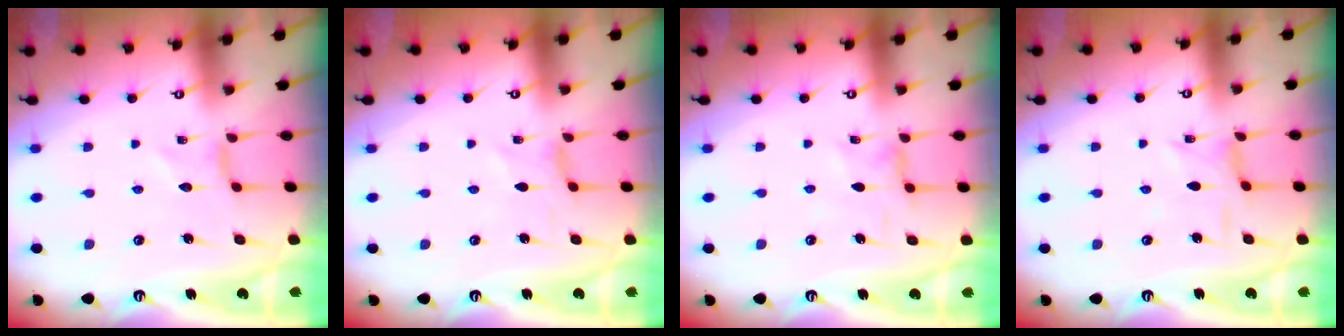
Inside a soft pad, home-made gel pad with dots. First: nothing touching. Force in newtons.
{"total": 0.0}
{"total": 1.2, "press": 1.2, "slide": 0.3}
{"total": 1.7, "press": 1.6, "slide": 0.3}